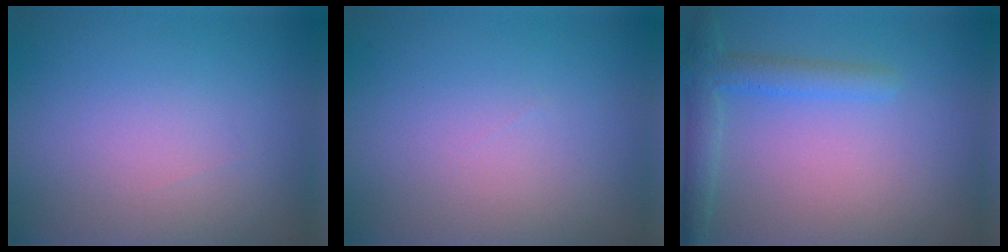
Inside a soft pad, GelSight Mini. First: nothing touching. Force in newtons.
{"total": 0.0}
{"total": 2.8, "press": 2.8, "slide": 0.2}